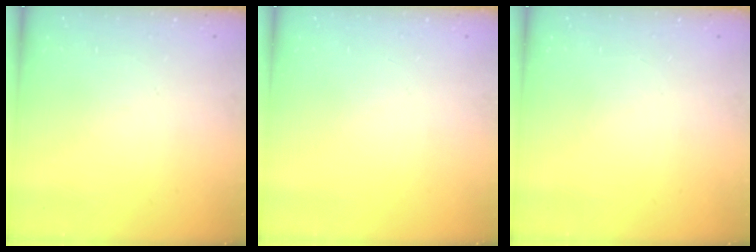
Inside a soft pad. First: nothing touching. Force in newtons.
{"total": 0.0}
{"total": 0.0}